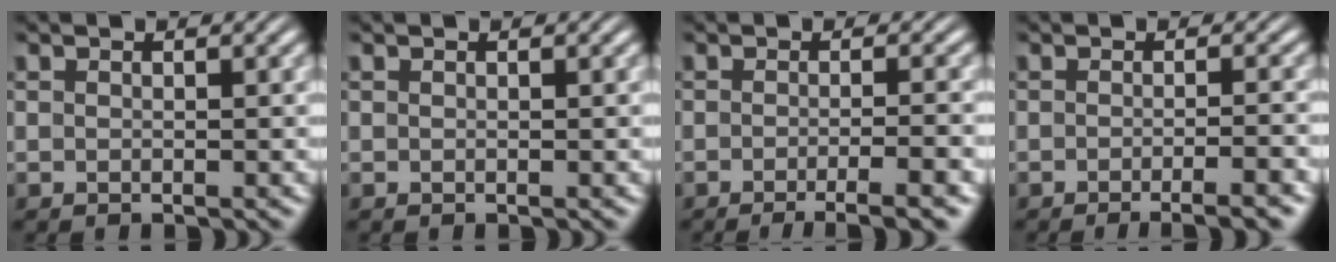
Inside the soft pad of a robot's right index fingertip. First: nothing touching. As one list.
[{"total": 0.0}, {"total": 5.2, "force": [-4.3, 0.6, 2.9], "torque": [-0.030, -0.005, -0.066]}, {"total": 4.1, "force": [-3.4, 0.3, 2.2], "torque": [-0.018, 0.002, -0.057]}]